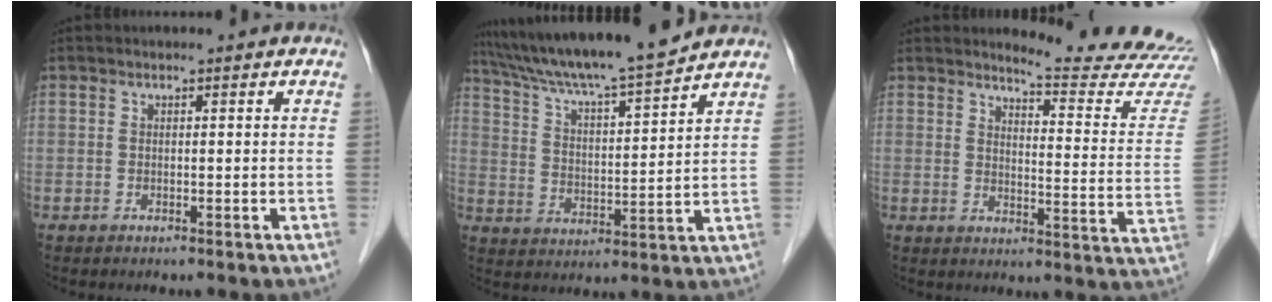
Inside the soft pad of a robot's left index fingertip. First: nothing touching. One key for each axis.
{"total": 14.8, "fx": 13.4, "fy": -0.6, "fz": 6.2, "tx": -0.114, "ty": 0.008, "tz": 0.223}
{"total": 15.6, "fx": 15.3, "fy": -0.7, "fz": 2.9, "tx": -0.034, "ty": -0.128, "tz": 0.165}